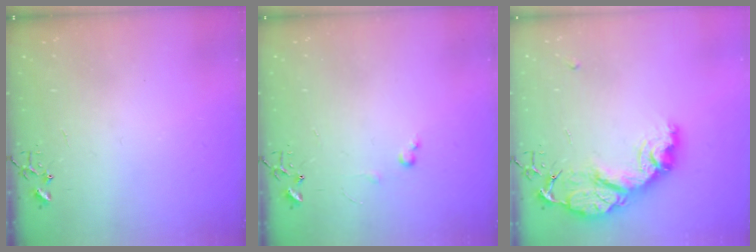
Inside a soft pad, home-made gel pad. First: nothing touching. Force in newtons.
{"total": 4.2, "press": 4.2, "slide": 0.6}
{"total": 15.8, "press": 15.8, "slide": 1.3}